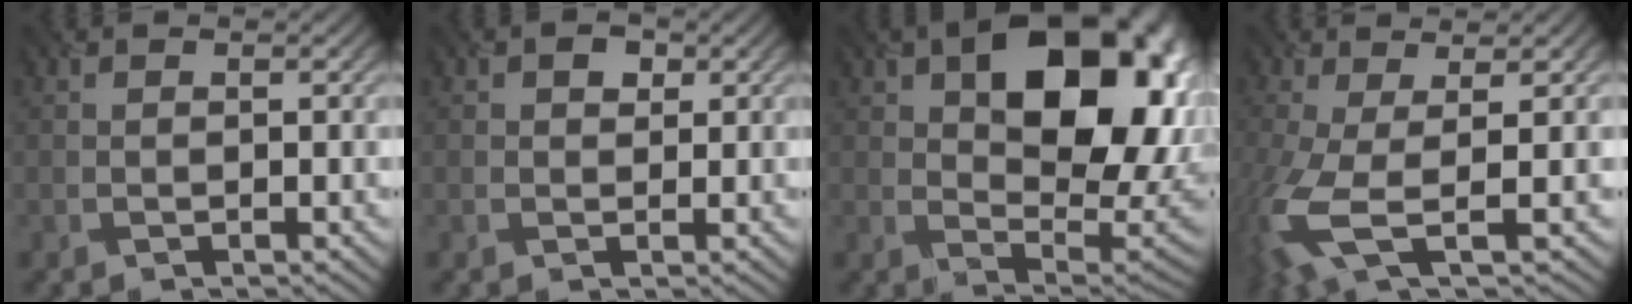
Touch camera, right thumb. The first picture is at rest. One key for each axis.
{"total": 1.3, "fx": 0.4, "fy": 1.1, "fz": 0.4, "tx": -0.005, "ty": -0.002, "tz": 0.007}
{"total": 18.0, "fx": 5.4, "fy": 10.7, "fz": 13.5, "tx": -0.169, "ty": 0.013, "tz": 0.086}
{"total": 7.8, "fx": -1.7, "fy": 2.5, "fz": 7.2, "tx": -0.171, "ty": -0.017, "tz": -0.036}